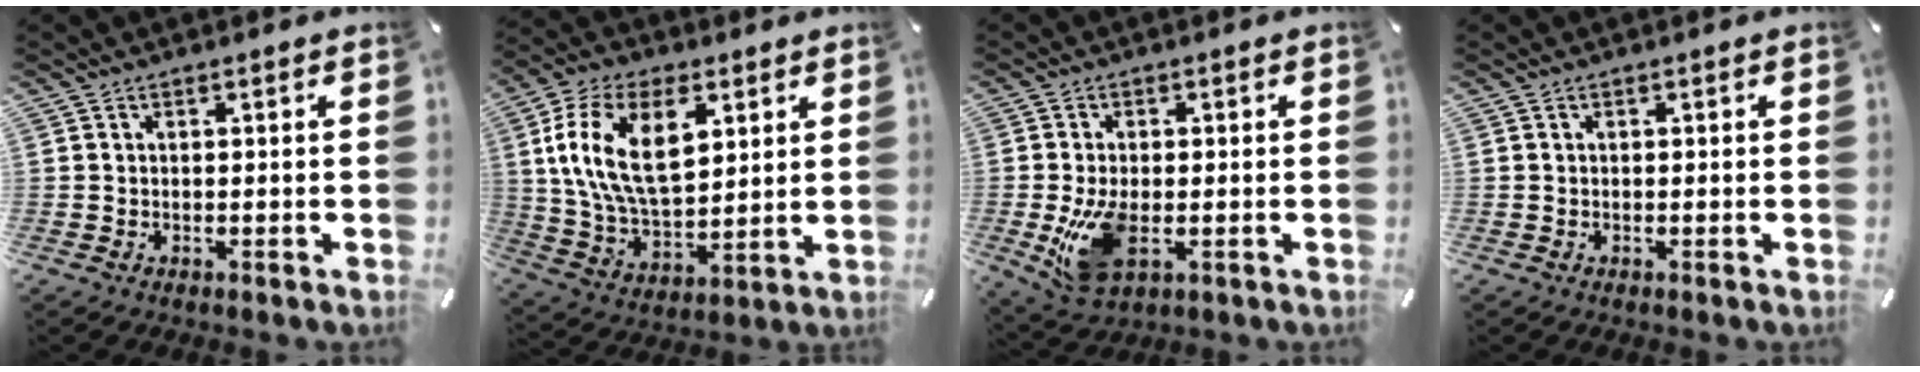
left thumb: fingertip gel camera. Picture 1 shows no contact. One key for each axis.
{"total": 17.9, "fx": 6.2, "fy": 10.4, "fz": 13.2, "tx": -0.281, "ty": -0.004, "tz": 0.108}
{"total": 9.6, "fx": -1.1, "fy": 5.5, "fz": 7.8, "tx": -0.164, "ty": -0.018, "tz": -0.019}
{"total": 0.0}